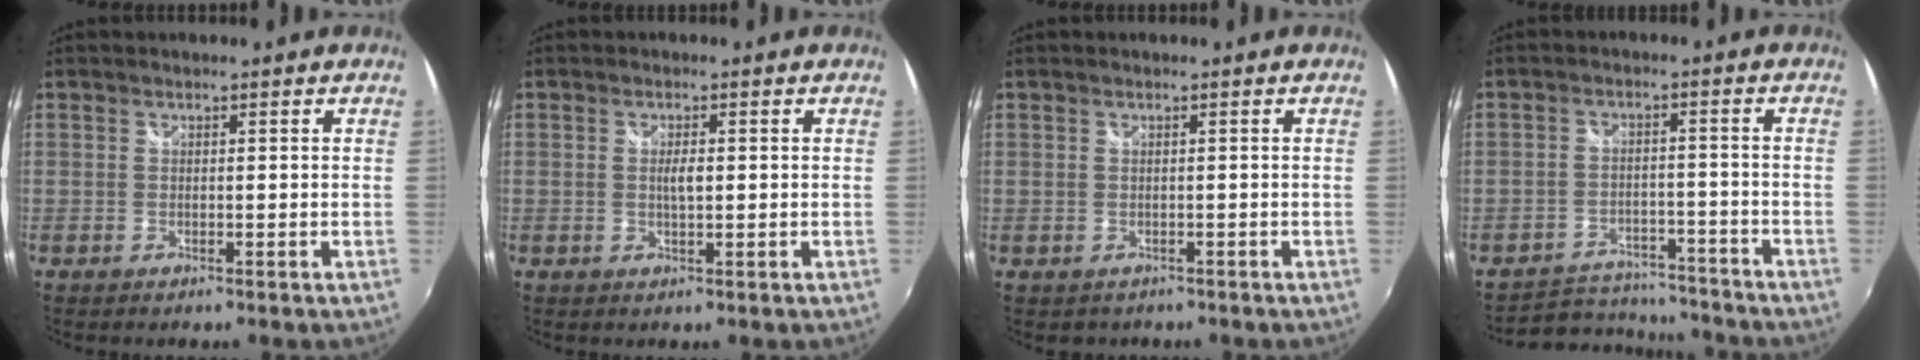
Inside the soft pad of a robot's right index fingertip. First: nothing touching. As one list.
[{"total": 2.2, "force": [0.1, 0.7, 2.1], "torque": [-0.035, -0.001, 0.001]}, {"total": 1.4, "force": [-0.4, 1.3, 0.1], "torque": [-0.001, -0.002, -0.003]}, {"total": 8.6, "force": [-7.7, 3.9, 0.9], "torque": [-0.033, 0.022, -0.102]}]